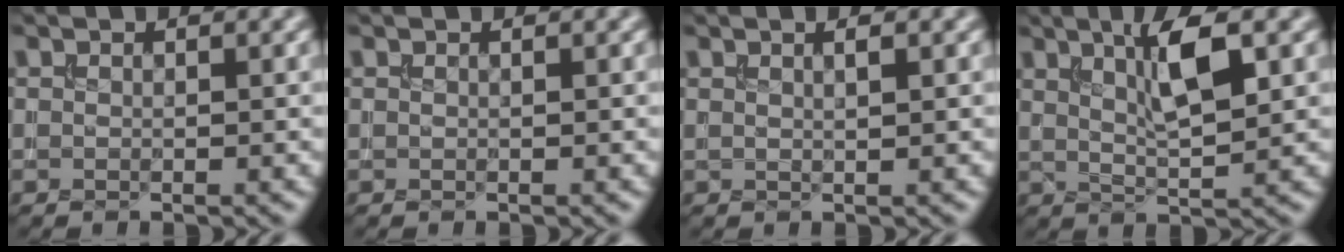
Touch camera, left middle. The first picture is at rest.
{"total": 0.0}
{"total": 1.9, "force": [0.8, 0.8, 1.5], "torque": [0.000, 0.006, -0.002]}
{"total": 4.9, "force": [1.8, 1.1, 4.5], "torque": [-0.075, -0.001, 0.036]}